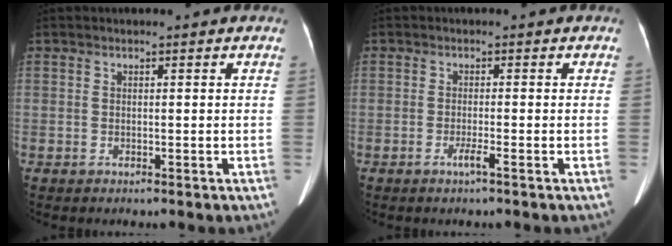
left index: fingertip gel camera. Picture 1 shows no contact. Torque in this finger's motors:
{"motor_torque": [0.38, 0.10, 0.01, 0.06]}